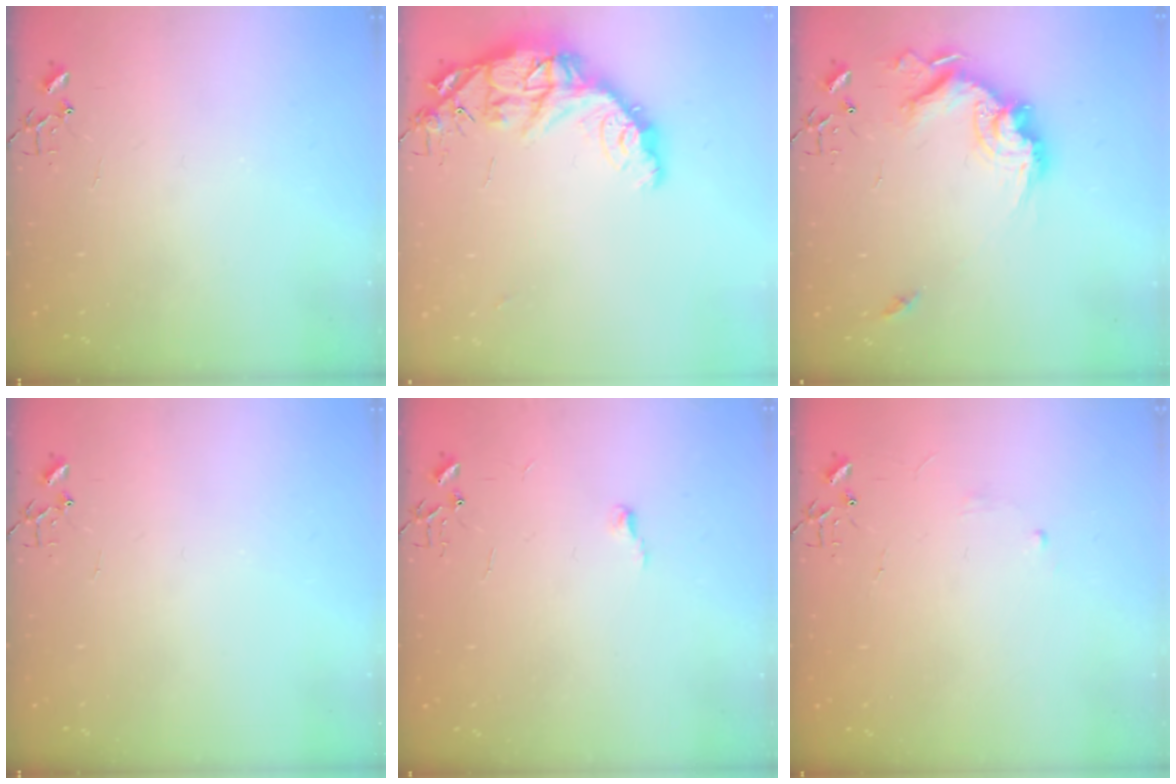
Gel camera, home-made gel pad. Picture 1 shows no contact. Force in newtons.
{"total": 15.2, "press": 15.2, "slide": 1.2}
{"total": 17.8, "press": 17.7, "slide": 2.1}
{"total": 0.0}
{"total": 3.4, "press": 3.4, "slide": 0.5}
{"total": 2.9, "press": 2.8, "slide": 0.5}